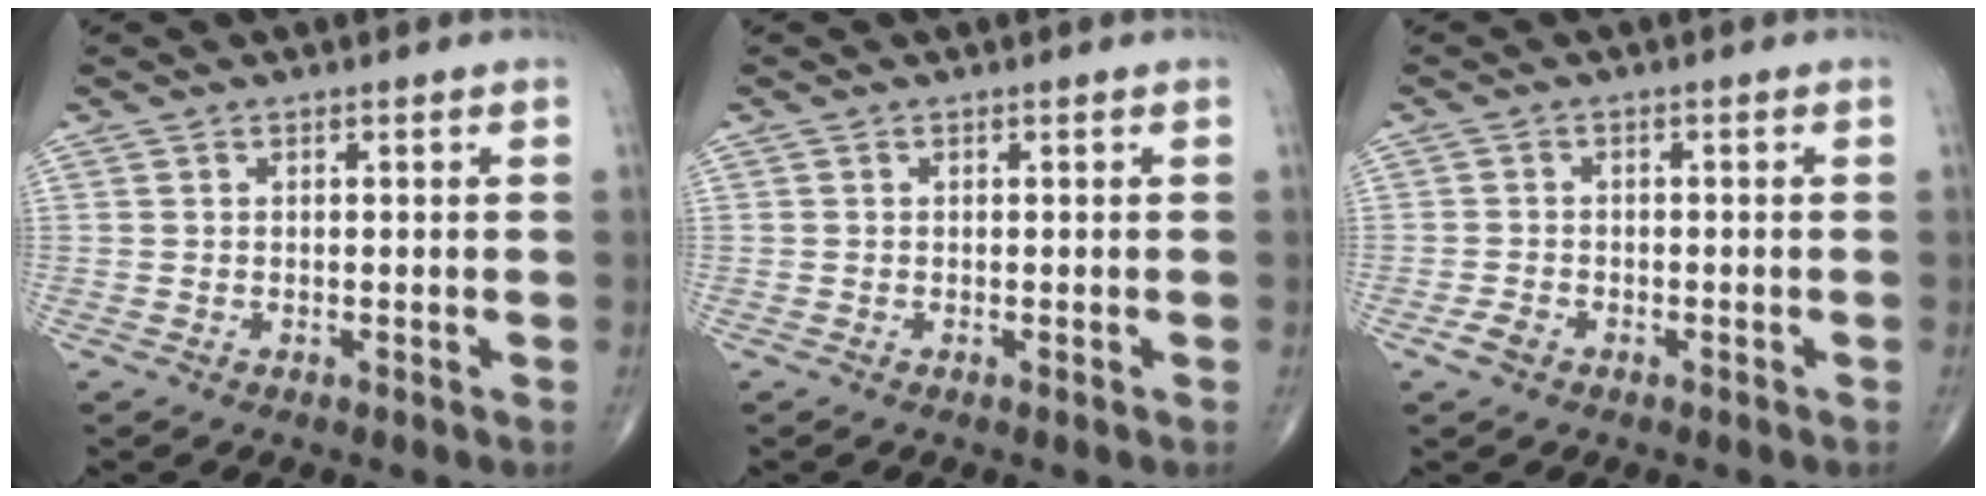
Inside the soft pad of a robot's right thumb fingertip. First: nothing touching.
{"total": 0.0}
{"total": 2.2, "force": [-1.3, 1.4, 1.0], "torque": [-0.021, 0.009, -0.023]}